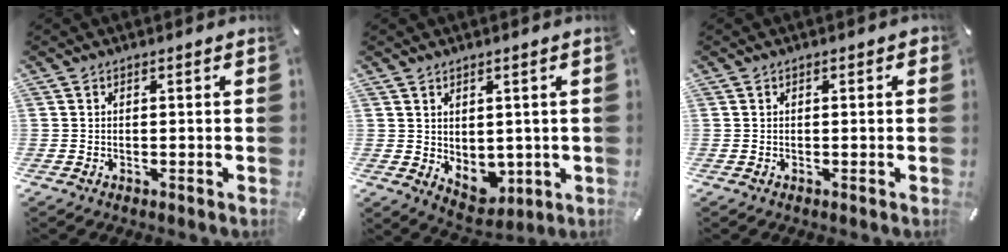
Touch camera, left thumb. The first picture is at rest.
{"total": 4.2, "force": [1.6, 3.5, 1.5], "torque": [-0.008, -0.014, 0.032]}
{"total": 0.7, "force": [0.1, 0.4, 0.6], "torque": [-0.011, 0.003, 0.000]}